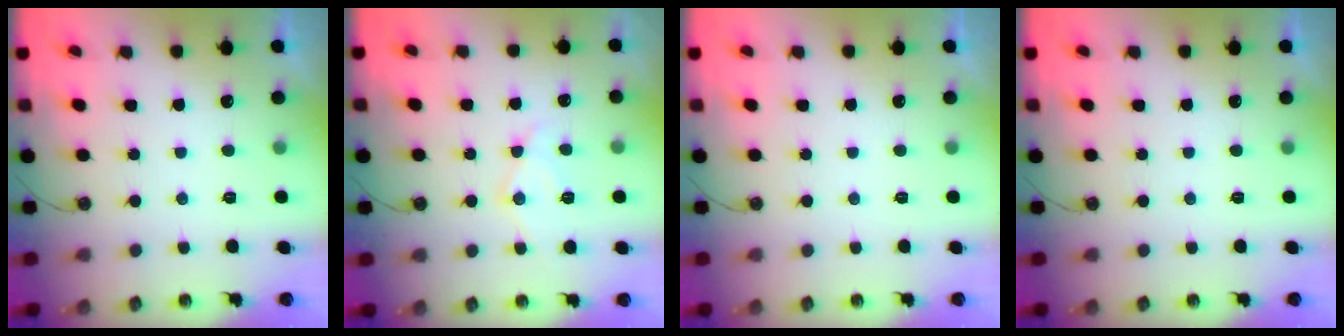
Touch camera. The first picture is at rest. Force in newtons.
{"total": 10.0, "press": 10.0, "slide": 0.9}
{"total": 0.0}
{"total": 0.0}